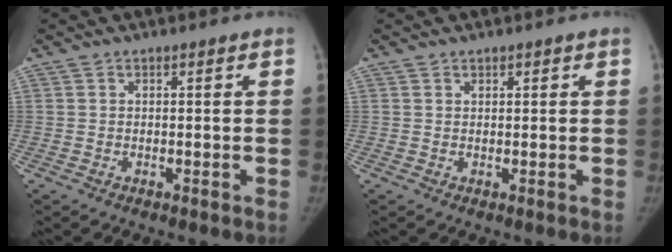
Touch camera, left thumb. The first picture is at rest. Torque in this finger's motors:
{"motor_torque": [-0.38, -0.32, -0.17, 0.23, -0.05]}